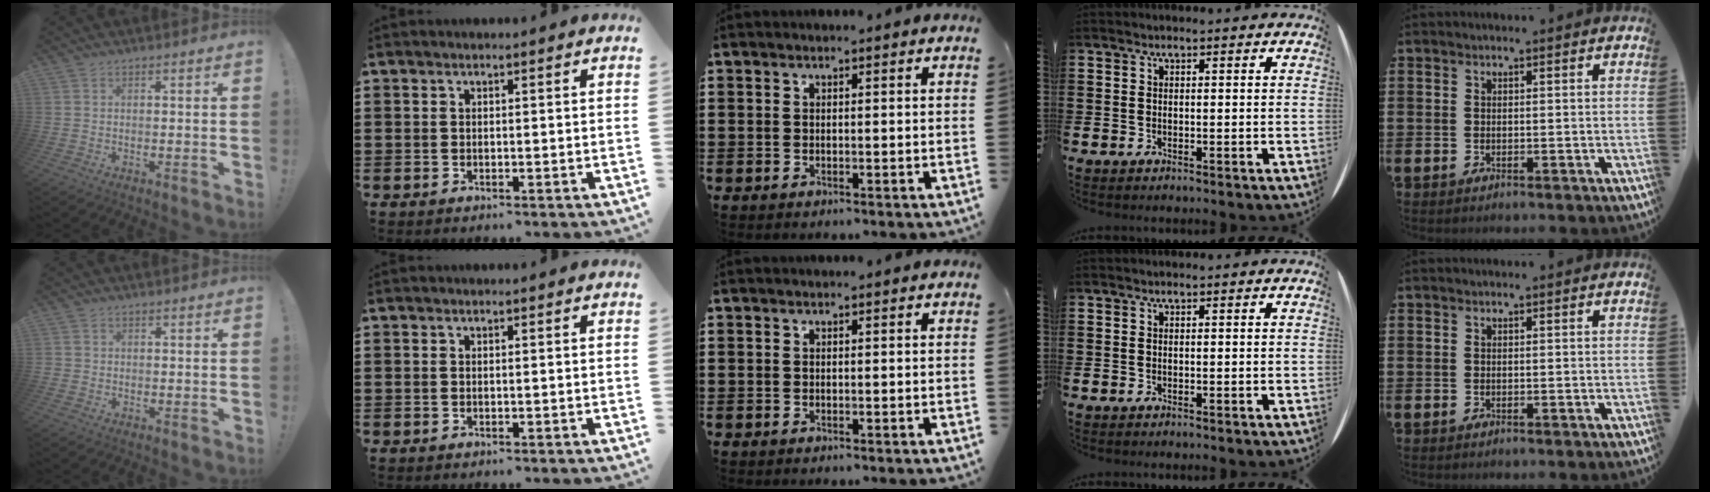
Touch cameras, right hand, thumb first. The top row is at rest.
{"thumb": {"total": 1.0, "force": [-0.2, 1.0, 0.1], "torque": [-0.004, 0.003, -0.003]}}